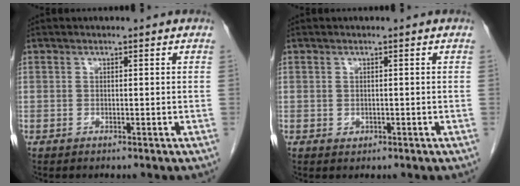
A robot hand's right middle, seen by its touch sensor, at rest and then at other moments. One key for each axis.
{"total": 0.7, "fx": -0.1, "fy": 0.6, "fz": 0.3, "tx": -0.007, "ty": 0.000, "tz": 0.001}